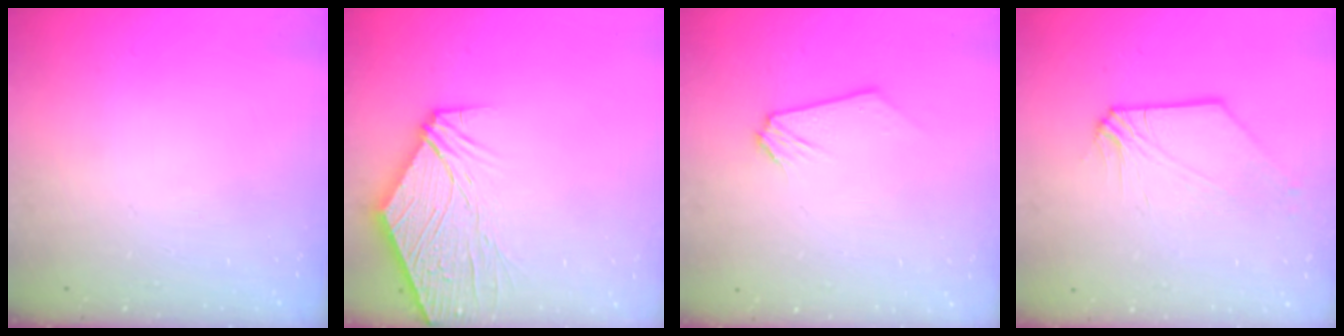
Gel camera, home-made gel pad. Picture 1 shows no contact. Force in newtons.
{"total": 10.5, "press": 10.4, "slide": 1.9}
{"total": 0.0}
{"total": 1.7, "press": 1.6, "slide": 0.3}